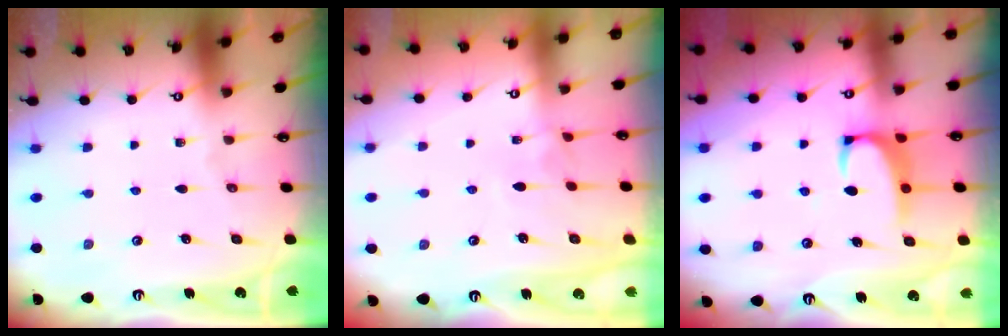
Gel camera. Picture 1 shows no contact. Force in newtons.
{"total": 2.8, "press": 2.8, "slide": 0.4}
{"total": 2.4, "press": 2.3, "slide": 0.8}